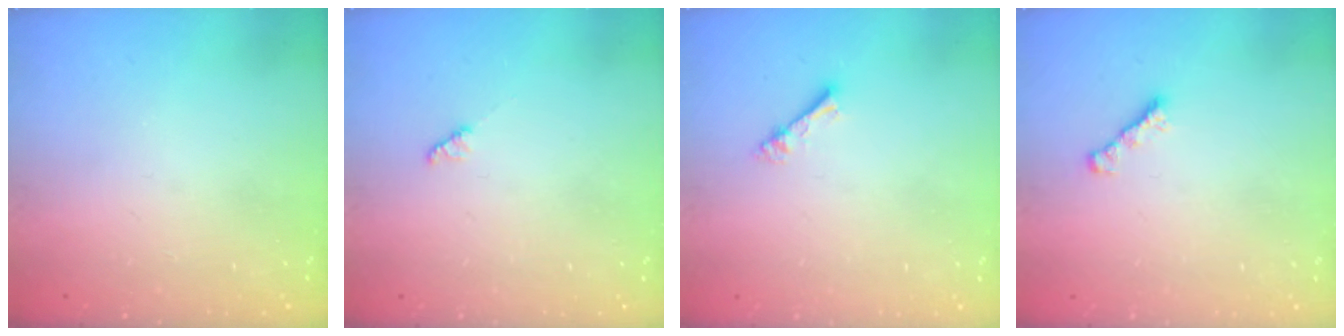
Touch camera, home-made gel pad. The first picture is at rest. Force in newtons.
{"total": 2.2, "press": 2.2, "slide": 0.3}
{"total": 2.3, "press": 2.3, "slide": 0.3}
{"total": 1.8, "press": 1.7, "slide": 0.6}